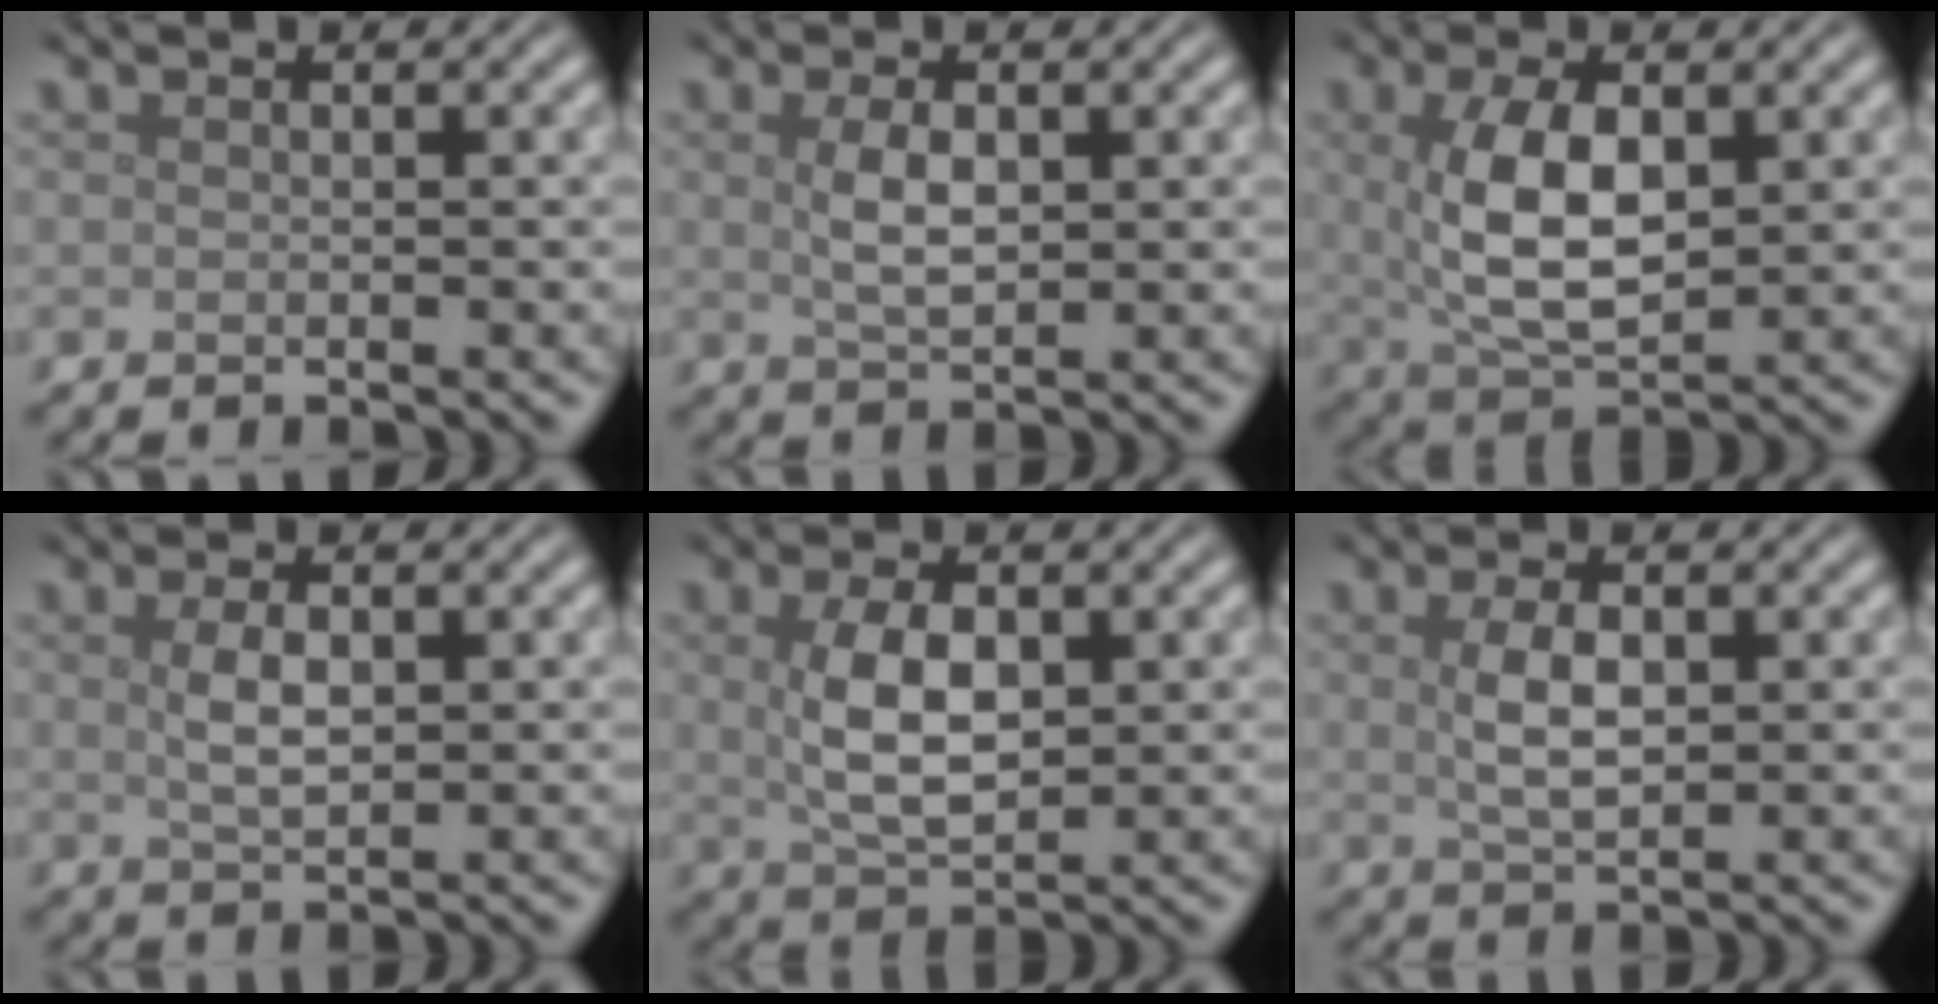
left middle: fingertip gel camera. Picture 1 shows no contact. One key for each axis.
{"total": 2.8, "fx": 0.6, "fy": 1.3, "fz": 2.4, "tx": -0.057, "ty": -0.001, "tz": 0.015}
{"total": 6.6, "fx": 0.9, "fy": 3.1, "fz": 5.8, "tx": -0.123, "ty": -0.002, "tz": 0.023}
{"total": 2.5, "fx": 0.5, "fy": 1.1, "fz": 2.2, "tx": -0.052, "ty": -0.001, "tz": 0.014}
{"total": 4.8, "fx": 0.7, "fy": 2.4, "fz": 4.1, "tx": -0.089, "ty": 0.000, "tz": 0.018}
{"total": 3.2, "fx": 0.6, "fy": 1.5, "fz": 2.8, "tx": -0.065, "ty": -0.002, "tz": 0.014}